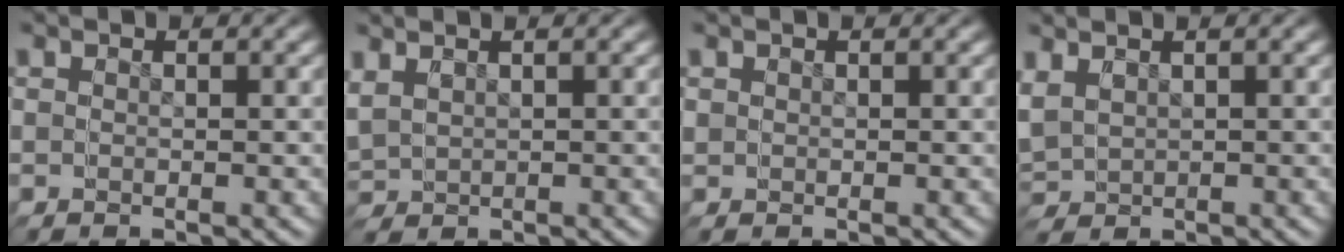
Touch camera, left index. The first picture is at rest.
{"total": 2.5, "force": [0.2, 2.4, 0.7], "torque": [-0.038, -0.008, 0.015]}
{"total": 0.7, "force": [0.0, 0.7, -0.1], "torque": [0.004, -0.003, 0.001]}
{"total": 3.8, "force": [0.2, 3.6, 1.3], "torque": [-0.055, -0.013, 0.015]}